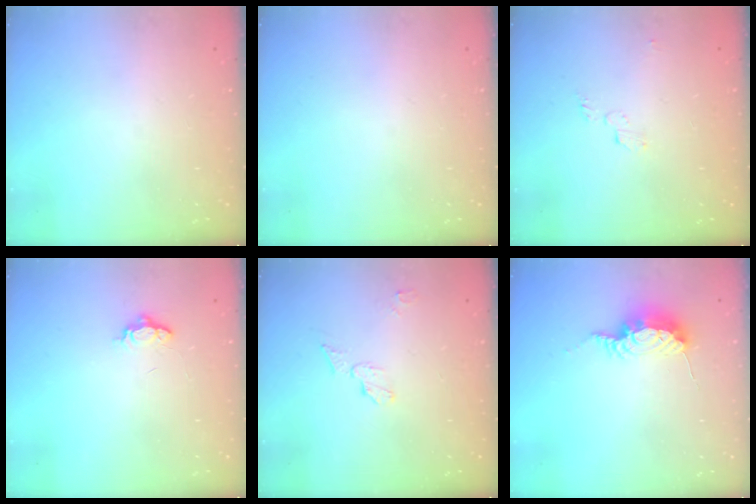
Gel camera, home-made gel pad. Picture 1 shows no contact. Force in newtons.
{"total": 0.0}
{"total": 3.6, "press": 3.6, "slide": 0.4}
{"total": 3.7, "press": 3.7, "slide": 0.5}
{"total": 5.6, "press": 5.6, "slide": 0.3}
{"total": 8.5, "press": 8.5, "slide": 1.0}